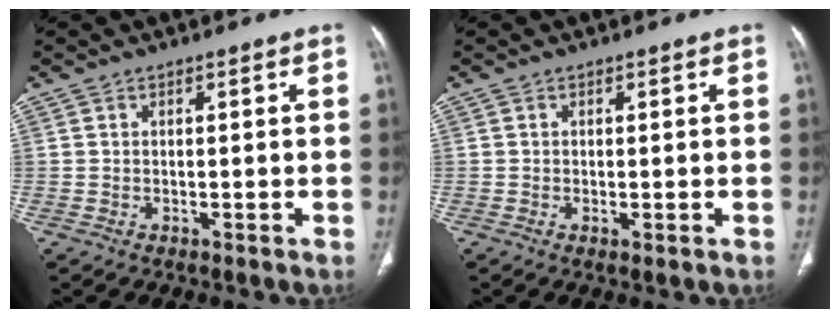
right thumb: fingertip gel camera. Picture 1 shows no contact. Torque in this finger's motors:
{"motor_torque": [-0.35, 0.24, -0.38, 0.08, 0.00]}